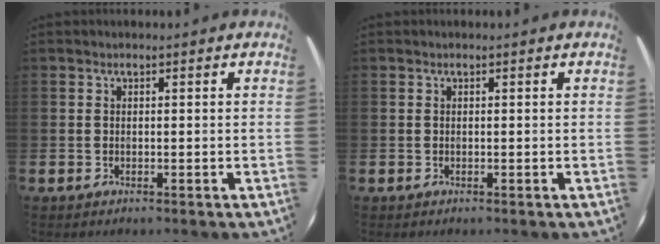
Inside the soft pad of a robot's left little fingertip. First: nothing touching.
{"total": 0.0}